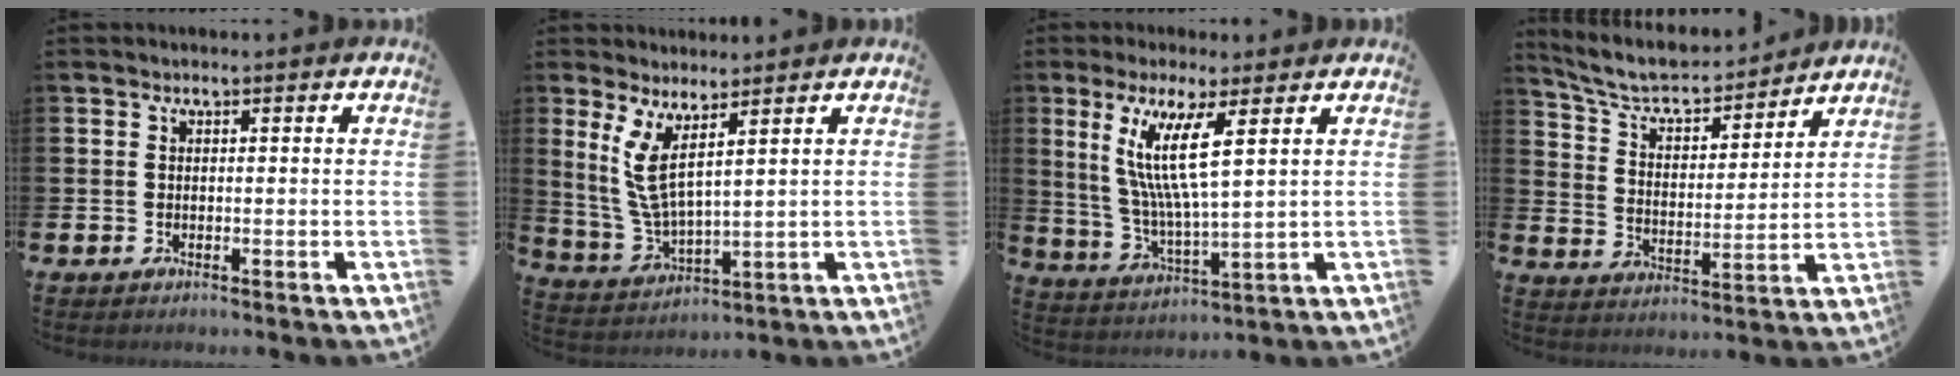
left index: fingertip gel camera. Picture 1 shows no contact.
{"total": 6.0, "force": [3.9, 1.4, 4.4], "torque": [-0.102, -0.028, 0.068]}
{"total": 9.6, "force": [5.1, 1.3, 8.0], "torque": [-0.158, -0.017, 0.086]}
{"total": 7.3, "force": [6.8, 1.6, 2.3], "torque": [-0.078, -0.051, 0.114]}